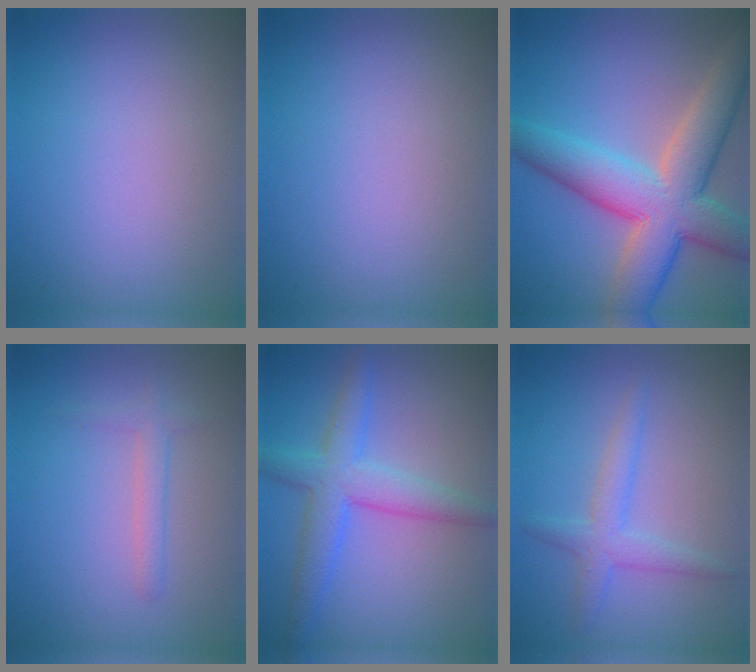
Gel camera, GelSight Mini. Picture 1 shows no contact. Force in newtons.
{"total": 0.0}
{"total": 9.9, "press": 9.9, "slide": 0.6}
{"total": 1.5, "press": 1.5, "slide": 0.0}
{"total": 4.7, "press": 4.7, "slide": 0.3}
{"total": 1.8, "press": 1.8, "slide": 0.1}